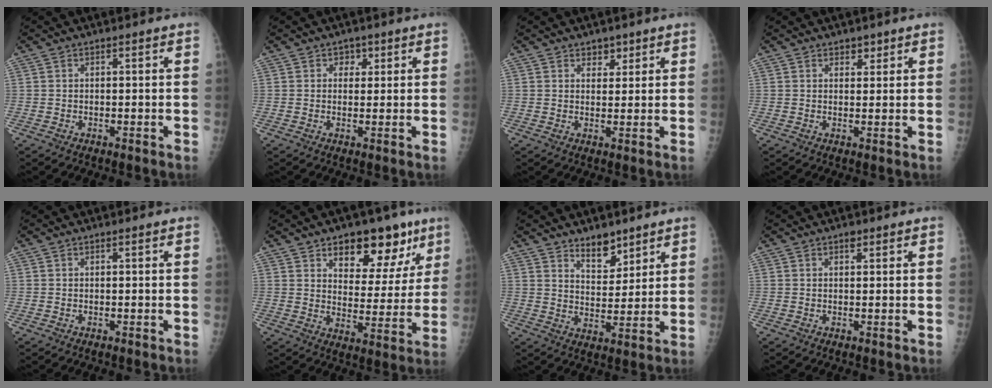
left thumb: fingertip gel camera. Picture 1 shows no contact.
{"total": 2.2, "force": [1.0, 1.9, 0.7], "torque": [0.013, -0.003, 0.009]}
{"total": 2.6, "force": [1.8, 1.7, 0.9], "torque": [0.008, -0.010, 0.025]}
{"total": 1.8, "force": [1.3, 1.1, 0.6], "torque": [0.008, -0.007, 0.017]}
{"total": 0.0}
{"total": 15.0, "force": [8.8, 8.2, 9.0], "torque": [-0.059, -0.042, 0.127]}
{"total": 6.6, "force": [5.0, 3.2, 3.0], "torque": [-0.022, -0.040, 0.087]}
{"total": 1.1, "force": [0.7, 0.6, 0.6], "torque": [-0.003, -0.003, 0.009]}